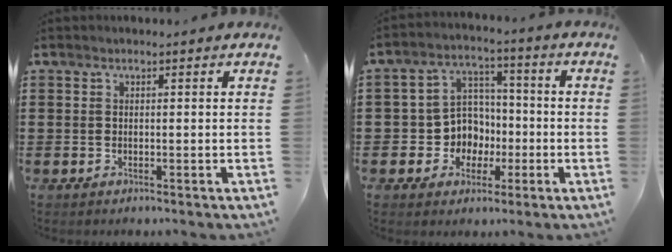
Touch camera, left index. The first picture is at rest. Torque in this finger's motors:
{"motor_torque": [0.77, 0.36, 0.26, 0.03]}